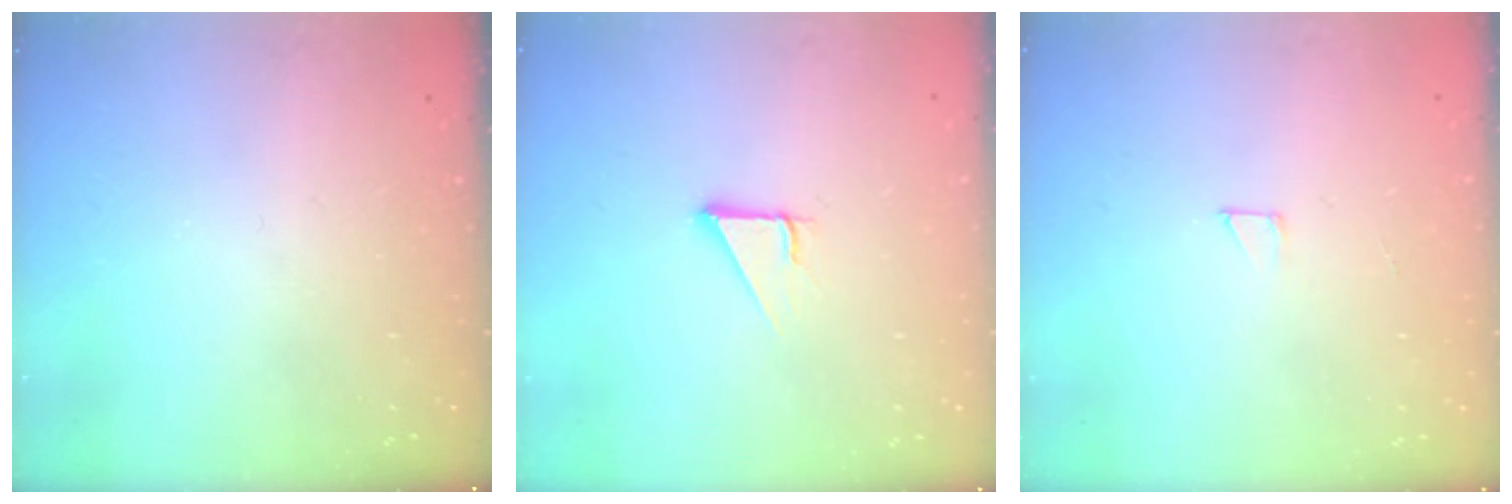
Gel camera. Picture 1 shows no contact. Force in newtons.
{"total": 3.0, "press": 3.0, "slide": 0.1}
{"total": 2.0, "press": 2.0, "slide": 0.0}